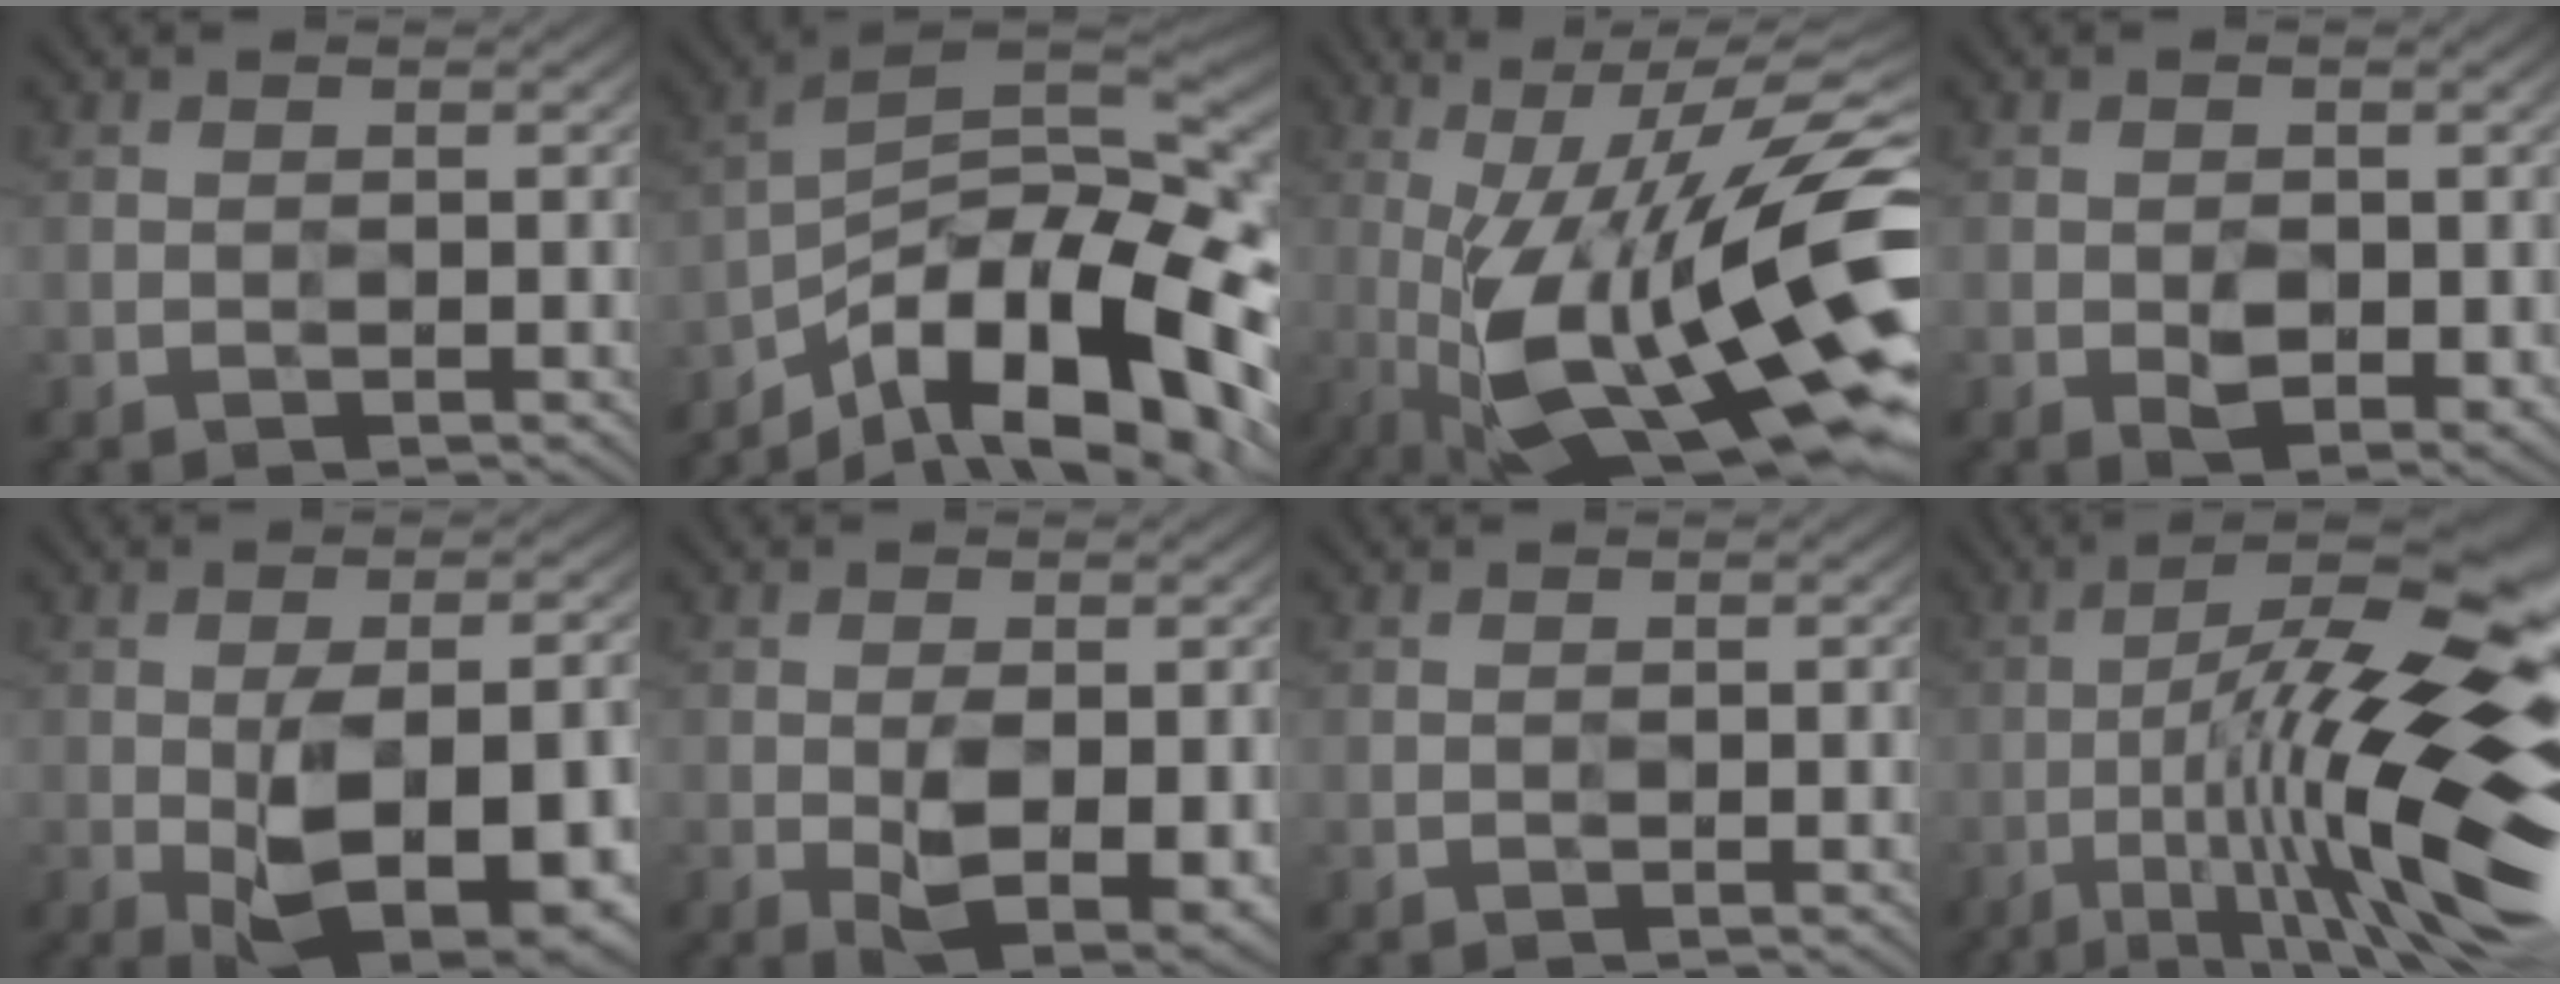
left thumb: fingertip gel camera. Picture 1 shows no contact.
{"total": 17.2, "force": [-9.0, 6.2, 13.2], "torque": [-0.232, -0.006, -0.152]}
{"total": 19.9, "force": [-4.4, 6.3, 18.3], "torque": [-0.308, 0.004, -0.082]}
{"total": 3.4, "force": [-0.8, 2.2, 2.5], "torque": [-0.040, -0.010, -0.006]}
{"total": 12.4, "force": [-3.4, 6.0, 10.4], "torque": [-0.164, -0.021, -0.039]}
{"total": 6.6, "force": [-1.4, 3.5, 5.4], "torque": [-0.097, -0.023, -0.010]}
{"total": 0.0}
{"total": 19.2, "force": [-4.6, 4.3, 18.2], "torque": [-0.270, -0.002, -0.069]}